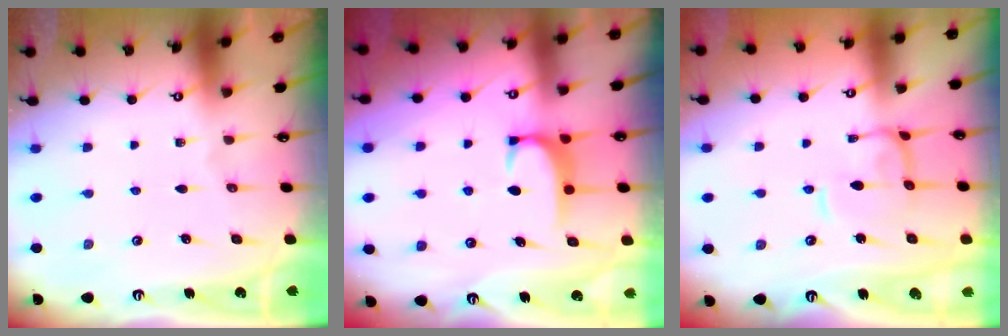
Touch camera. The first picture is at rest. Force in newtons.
{"total": 1.9, "press": 1.8, "slide": 0.5}
{"total": 1.5, "press": 1.5, "slide": 0.5}